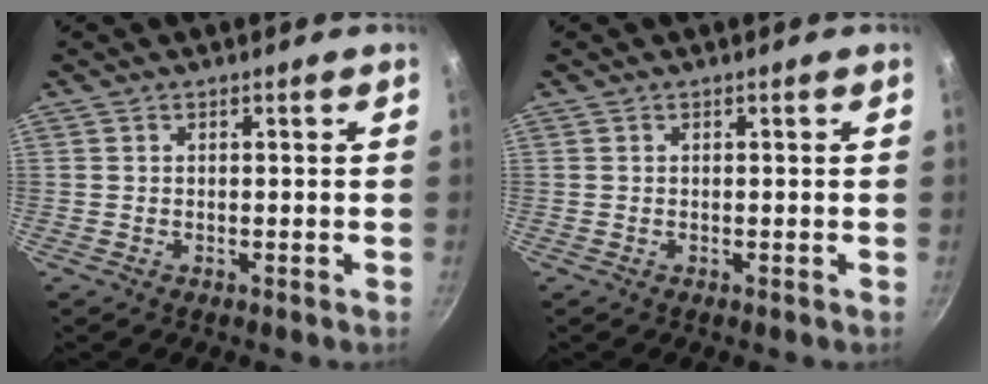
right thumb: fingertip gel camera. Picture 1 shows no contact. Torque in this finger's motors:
{"motor_torque": [0.00, 0.00, 0.00, 0.00, 0.00]}